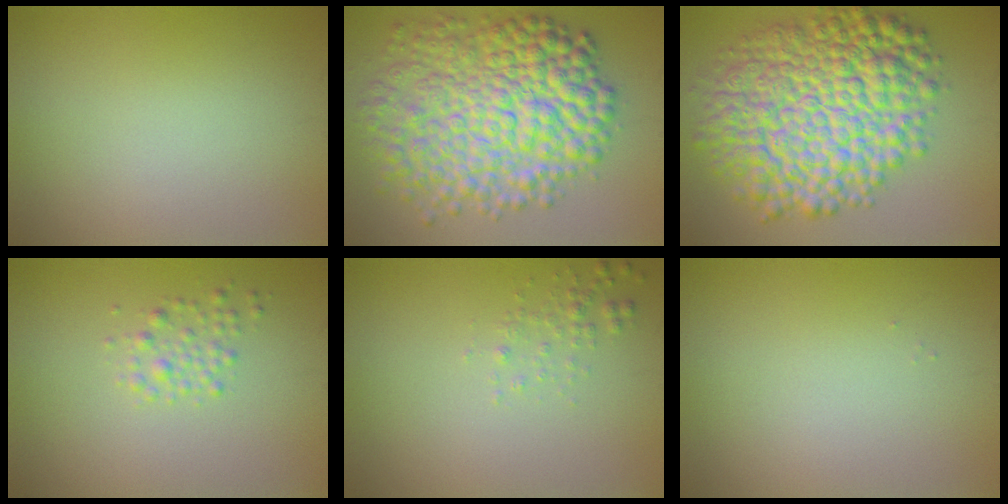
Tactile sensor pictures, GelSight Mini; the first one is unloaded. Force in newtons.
{"total": 10.6, "press": 10.6, "slide": 0.2}
{"total": 12.5, "press": 12.5, "slide": 0.2}
{"total": 1.6, "press": 1.6, "slide": 0.0}
{"total": 1.1, "press": 1.1, "slide": 0.1}
{"total": 0.0}